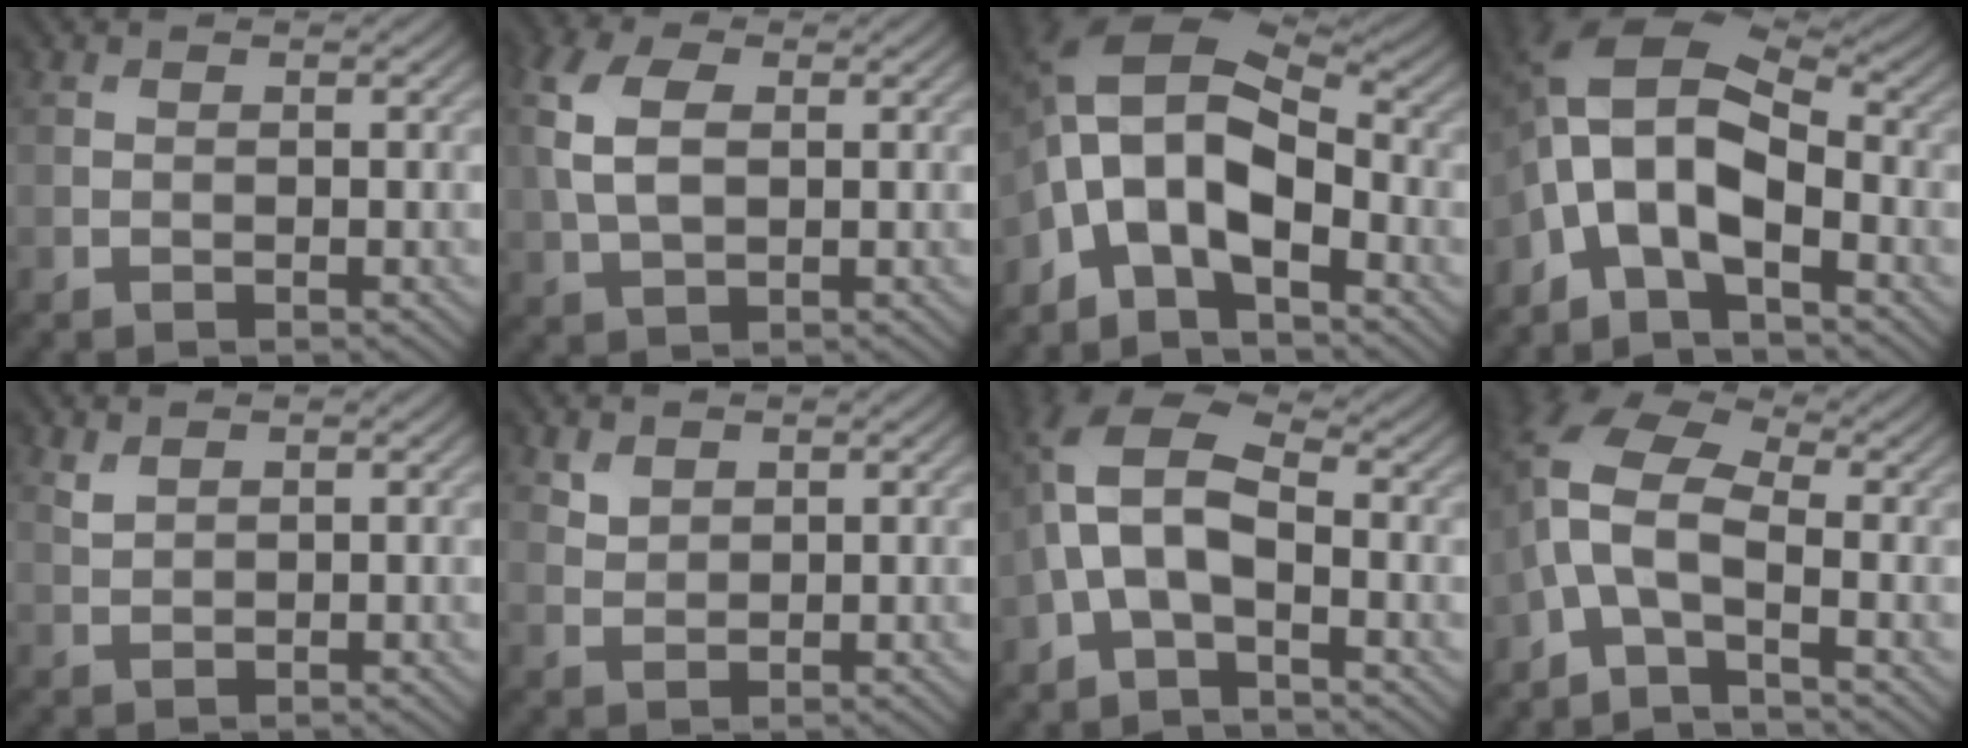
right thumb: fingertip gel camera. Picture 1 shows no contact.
{"total": 6.3, "force": [1.0, 3.8, 4.9], "torque": [-0.129, 0.010, 0.015]}
{"total": 11.6, "force": [-3.8, 6.2, 9.1], "torque": [-0.185, 0.000, -0.087]}
{"total": 10.7, "force": [-3.4, 5.3, 8.6], "torque": [-0.177, 0.004, -0.084]}
{"total": 1.3, "force": [1.1, 0.4, 0.6], "torque": [-0.023, -0.001, 0.027]}
{"total": 2.0, "force": [1.5, 1.2, 0.7], "torque": [-0.021, -0.003, 0.034]}
{"total": 7.9, "force": [-1.4, 4.1, 6.7], "torque": [-0.151, 0.016, -0.041]}
{"total": 7.6, "force": [-2.0, 3.2, 6.7], "torque": [-0.153, 0.012, -0.066]}